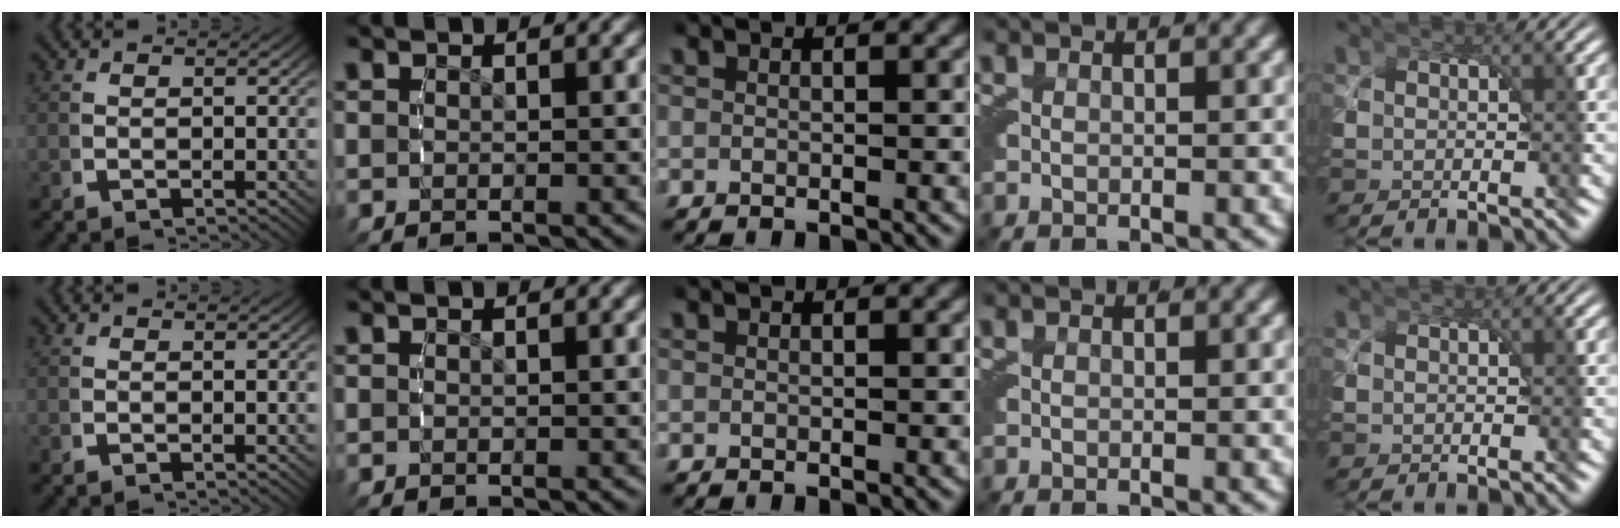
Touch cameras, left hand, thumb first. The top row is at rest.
{}